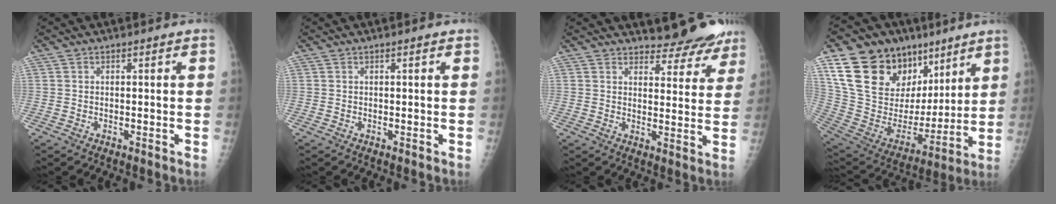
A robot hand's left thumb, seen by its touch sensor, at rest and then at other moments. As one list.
[{"total": 0.6, "force": [0.3, 0.1, 0.5], "torque": [-0.007, 0.002, 0.002]}, {"total": 9.4, "force": [8.8, 3.0, 1.7], "torque": [0.012, -0.066, 0.101]}, {"total": 26.2, "force": [13.9, 17.2, 14.0], "torque": [-0.211, -0.013, 0.260]}]